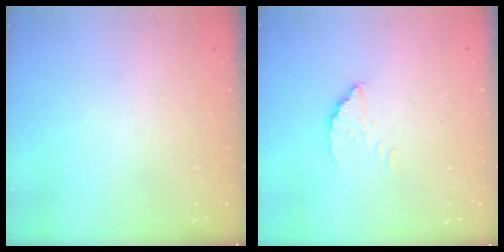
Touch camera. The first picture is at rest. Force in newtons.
{"total": 2.4, "press": 2.4, "slide": 0.0}